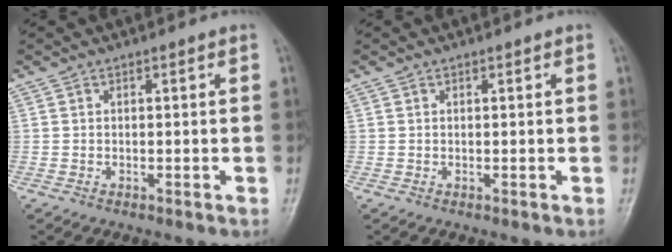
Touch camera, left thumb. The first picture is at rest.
{"total": 0.0}